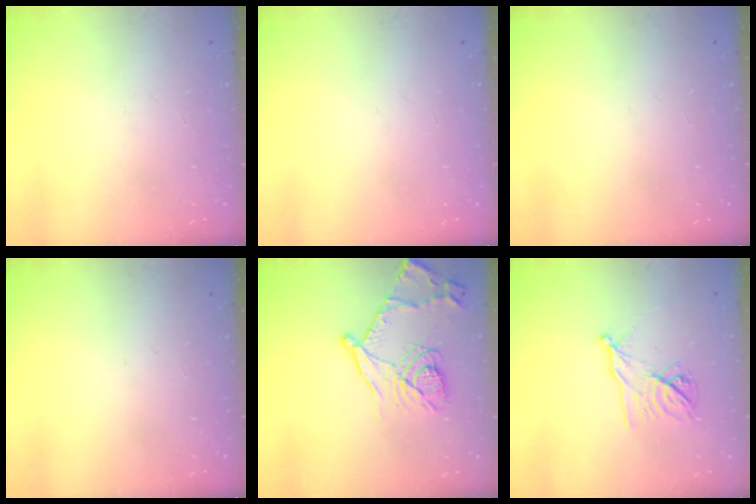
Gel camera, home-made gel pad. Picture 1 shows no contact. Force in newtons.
{"total": 0.0}
{"total": 0.0}
{"total": 0.0}
{"total": 16.2, "press": 16.2, "slide": 1.4}
{"total": 11.3, "press": 11.3, "slide": 0.5}